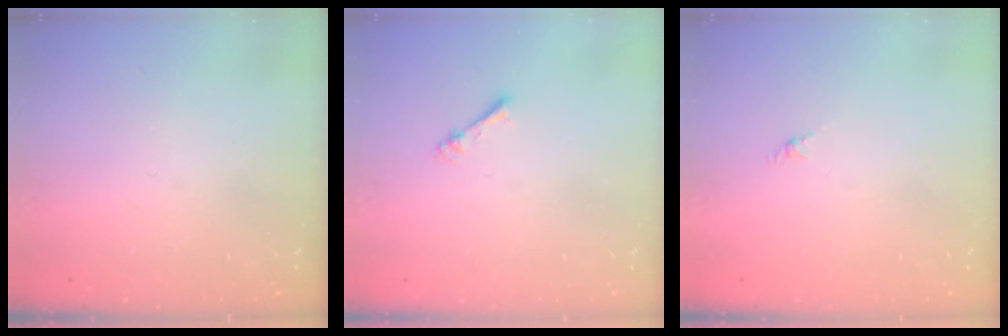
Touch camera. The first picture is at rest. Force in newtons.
{"total": 1.7, "press": 1.7, "slide": 0.2}
{"total": 0.0}